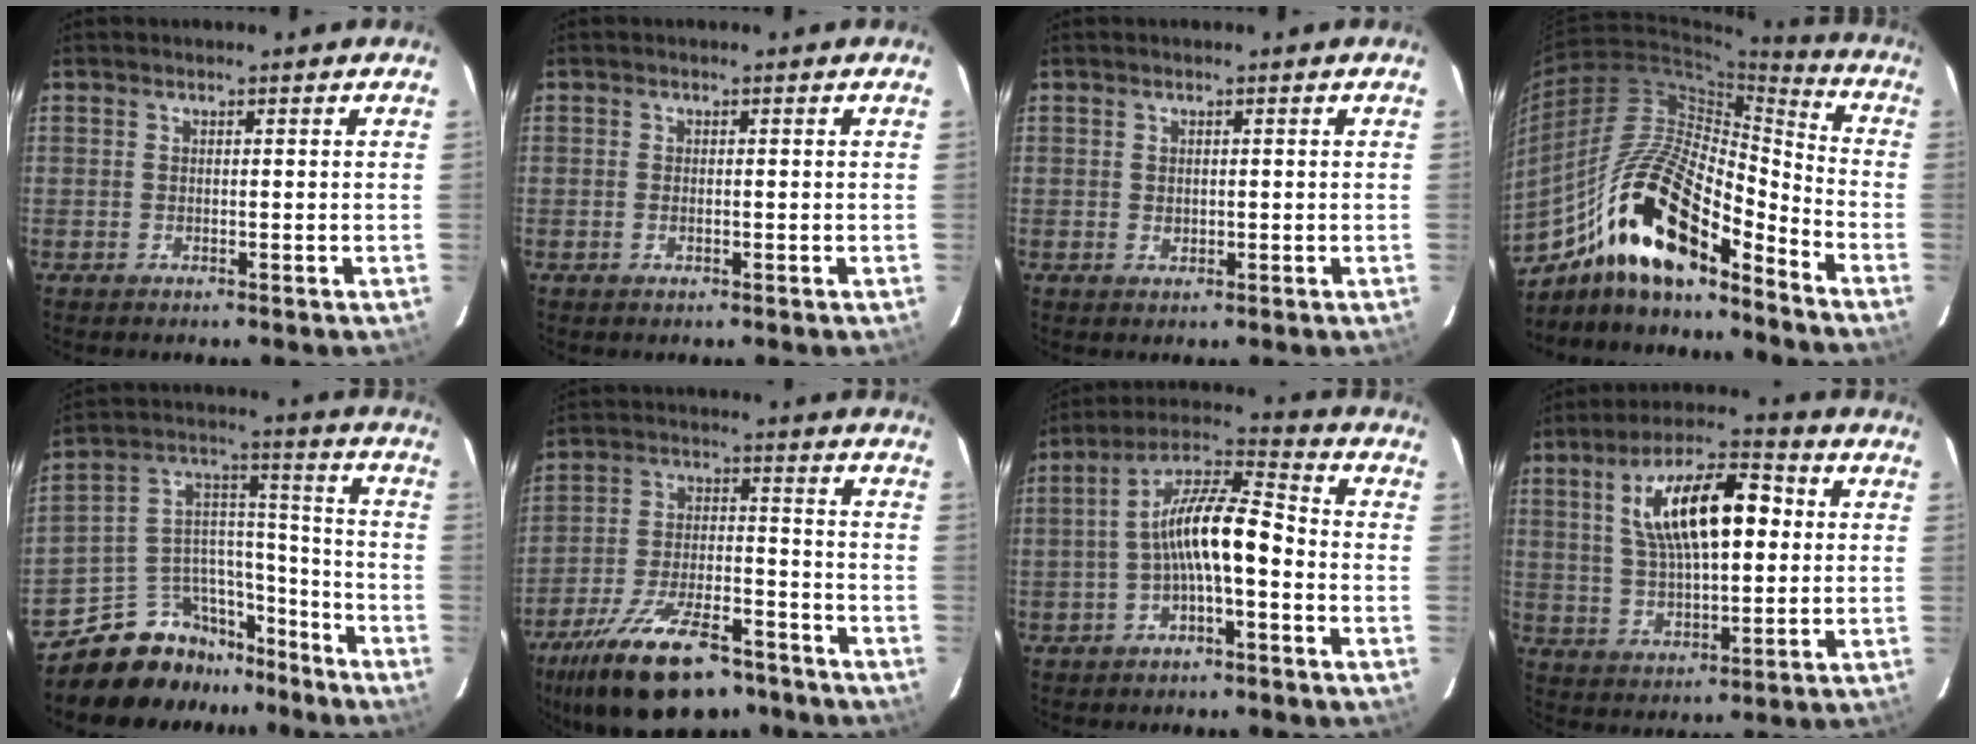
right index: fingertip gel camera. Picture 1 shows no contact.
{"total": 1.1, "force": [-0.3, 0.6, 0.8], "torque": [-0.015, 0.001, -0.006]}
{"total": 1.2, "force": [0.1, 1.1, 0.6], "torque": [-0.008, 0.002, 0.002]}
{"total": 20.1, "force": [-13.5, 6.3, 13.5], "torque": [-0.253, 0.005, -0.252]}
{"total": 15.1, "force": [-12.6, 7.8, 3.1], "torque": [-0.062, 0.077, -0.203]}
{"total": 22.0, "force": [-16.2, 8.7, 12.2], "torque": [-0.234, -0.017, -0.249]}
{"total": 10.7, "force": [-2.8, 2.9, 9.9], "torque": [-0.186, 0.025, -0.051]}
{"total": 15.7, "force": [3.6, 6.2, 14.0], "torque": [-0.243, 0.027, 0.064]}